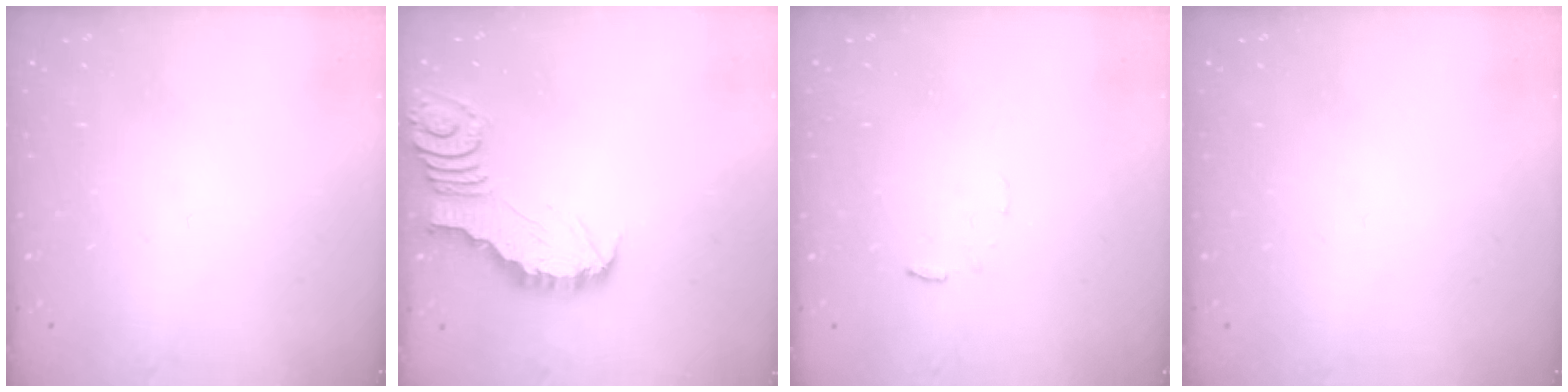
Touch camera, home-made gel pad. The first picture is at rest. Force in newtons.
{"total": 2.8, "press": 2.8, "slide": 0.1}
{"total": 3.7, "press": 3.7, "slide": 0.2}
{"total": 0.0}